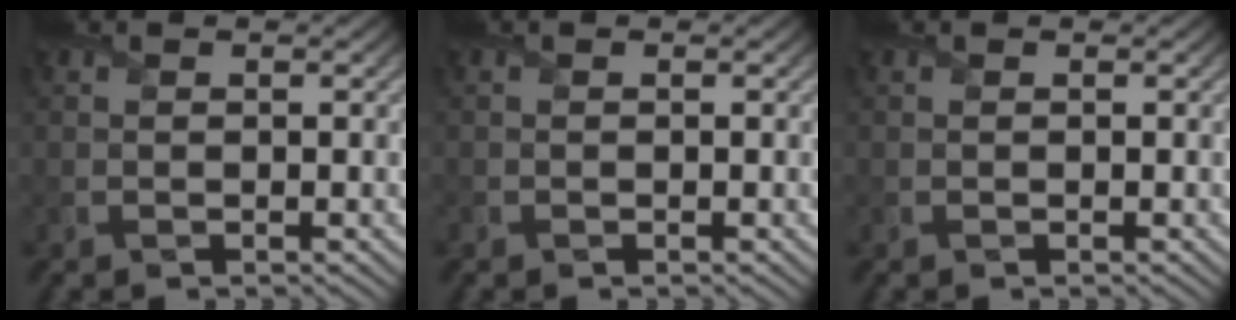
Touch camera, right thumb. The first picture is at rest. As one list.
[{"total": 0.0}, {"total": 0.0}]